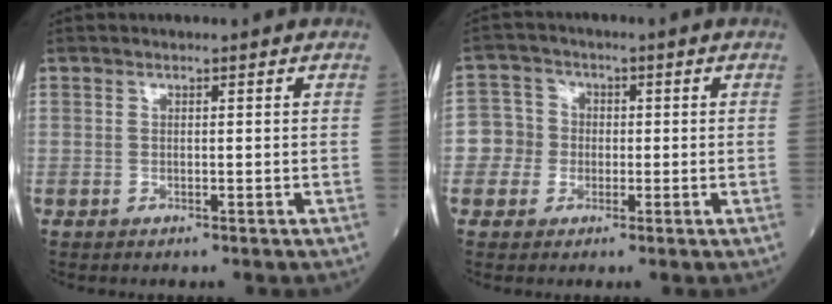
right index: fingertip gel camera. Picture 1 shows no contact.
{"total": 4.5, "force": [-0.7, 4.4, 0.6], "torque": [-0.008, 0.019, -0.016]}